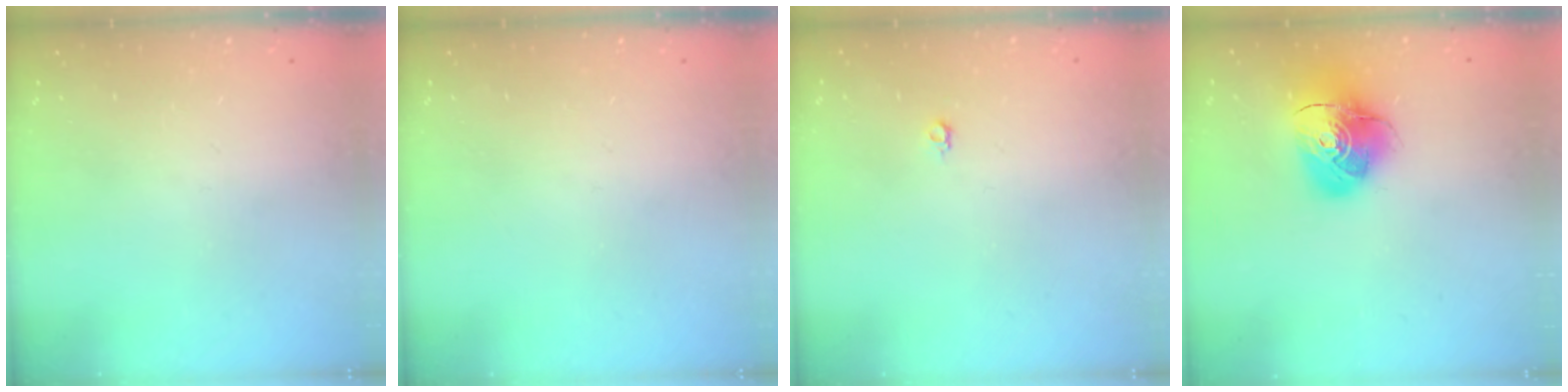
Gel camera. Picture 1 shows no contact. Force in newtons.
{"total": 0.0}
{"total": 3.6, "press": 3.5, "slide": 0.8}
{"total": 13.7, "press": 13.6, "slide": 1.6}